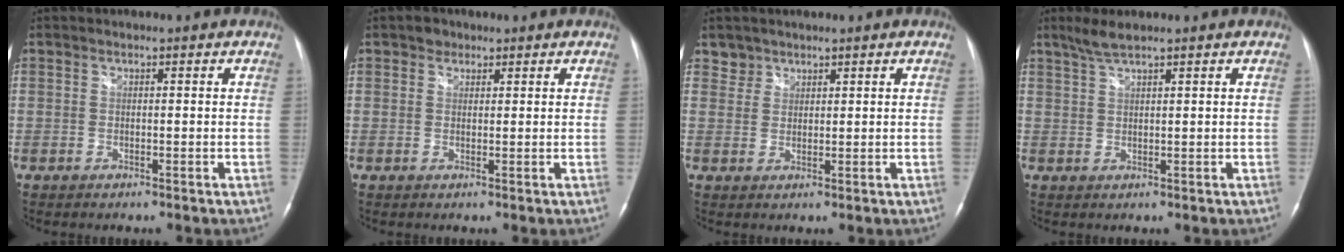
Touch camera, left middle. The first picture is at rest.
{"total": 1.7, "force": [1.1, 1.3, 0.3], "torque": [-0.005, 0.001, 0.014]}
{"total": 2.3, "force": [1.8, 1.4, -0.5], "torque": [0.019, 0.008, 0.027]}
{"total": 2.9, "force": [2.4, 0.0, 1.6], "torque": [-0.045, 0.006, 0.052]}